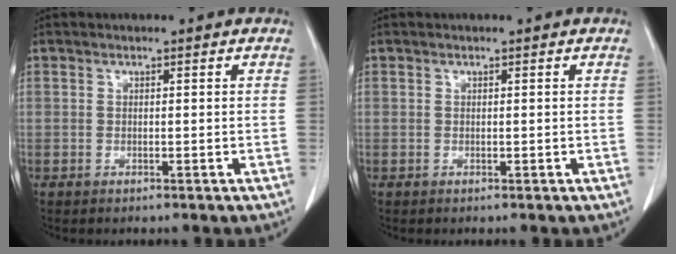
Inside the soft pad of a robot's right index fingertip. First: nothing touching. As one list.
[{"total": 0.0}]